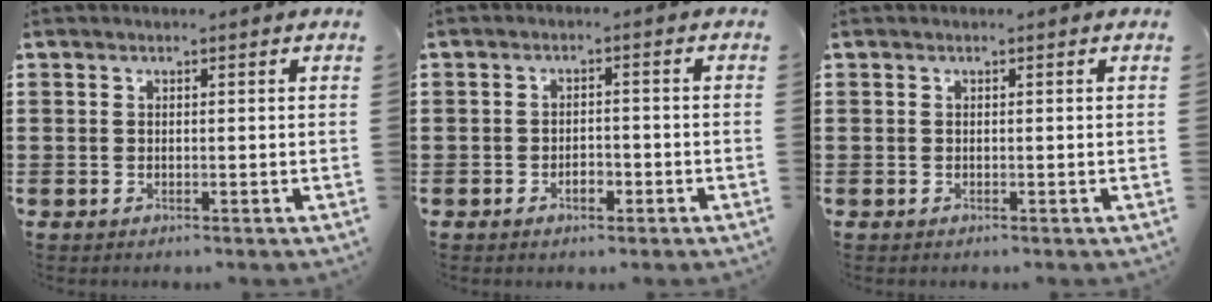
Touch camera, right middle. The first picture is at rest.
{"total": 2.7, "force": [-1.4, 1.4, 1.9], "torque": [-0.029, 0.001, -0.029]}
{"total": 0.0}